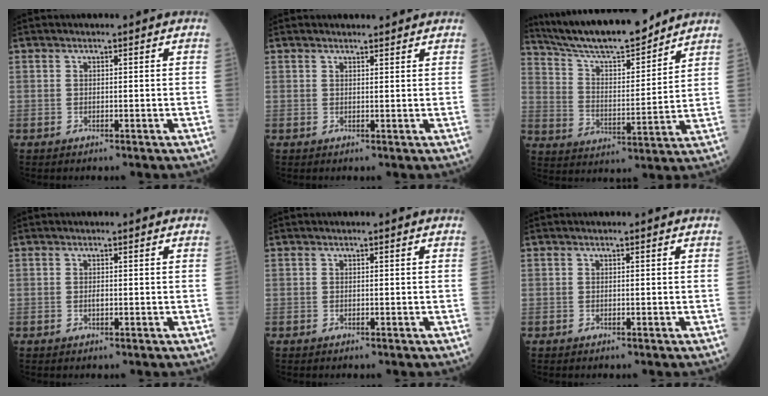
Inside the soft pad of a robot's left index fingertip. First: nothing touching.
{"total": 2.0, "force": [1.9, 0.5, 0.3], "torque": [-0.011, 0.003, 0.023]}
{"total": 16.1, "force": [14.6, 1.8, 6.6], "torque": [-0.123, 0.000, 0.247]}
{"total": 0.6, "force": [-0.4, 0.2, 0.4], "torque": [-0.010, -0.004, -0.007]}
{"total": 0.0}
{"total": 0.0}